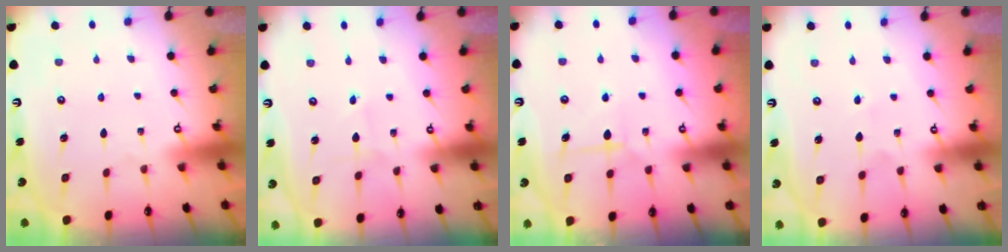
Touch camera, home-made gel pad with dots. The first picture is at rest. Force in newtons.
{"total": 0.7, "press": 0.7, "slide": 0.0}
{"total": 7.2, "press": 7.1, "slide": 0.3}
{"total": 2.2, "press": 2.0, "slide": 0.8}